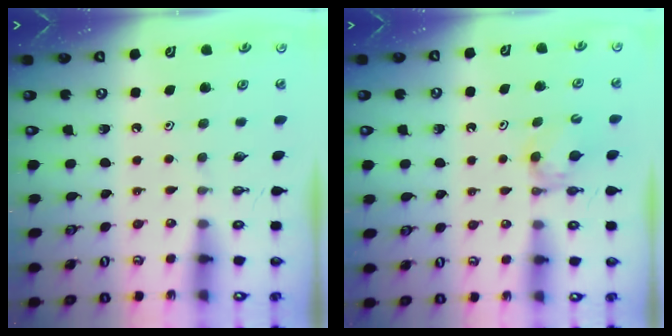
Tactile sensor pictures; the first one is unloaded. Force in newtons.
{"total": 4.5, "press": 4.5, "slide": 0.6}